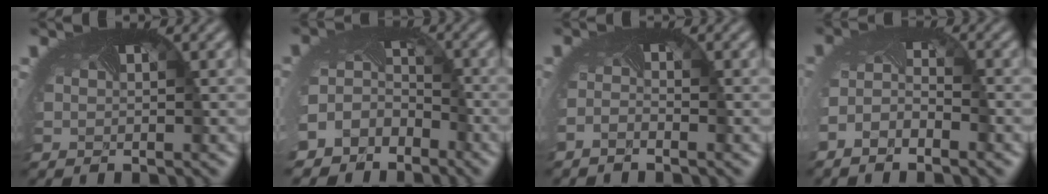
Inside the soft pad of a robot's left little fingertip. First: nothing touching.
{"total": 8.4, "force": [-5.0, 6.5, 1.5], "torque": [-0.056, -0.034, -0.064]}
{"total": 1.2, "force": [-1.2, -0.3, -0.1], "torque": [-0.008, -0.008, -0.024]}
{"total": 3.2, "force": [-2.2, 1.2, 1.9], "torque": [-0.039, -0.007, -0.045]}